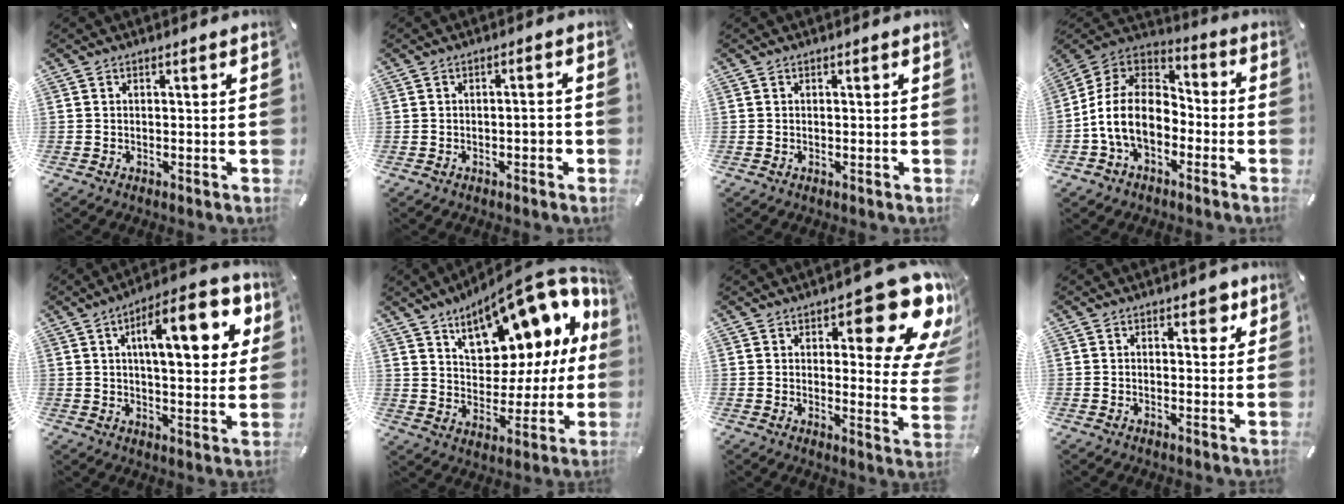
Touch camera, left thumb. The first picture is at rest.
{"total": 3.0, "force": [-1.0, 1.1, 2.6], "torque": [-0.044, 0.008, -0.018]}
{"total": 0.0}
{"total": 13.5, "force": [-4.6, 9.5, 8.4], "torque": [-0.194, 0.023, -0.091]}
{"total": 17.7, "force": [6.2, 6.3, 15.3], "torque": [-0.220, -0.012, 0.090]}
{"total": 19.1, "force": [11.7, 9.7, 11.6], "torque": [-0.172, -0.083, 0.195]}
{"total": 19.3, "force": [10.2, 7.4, 14.6], "torque": [-0.173, -0.081, 0.163]}
{"total": 3.3, "force": [1.6, 1.9, 2.2], "torque": [-0.016, -0.005, 0.019]}